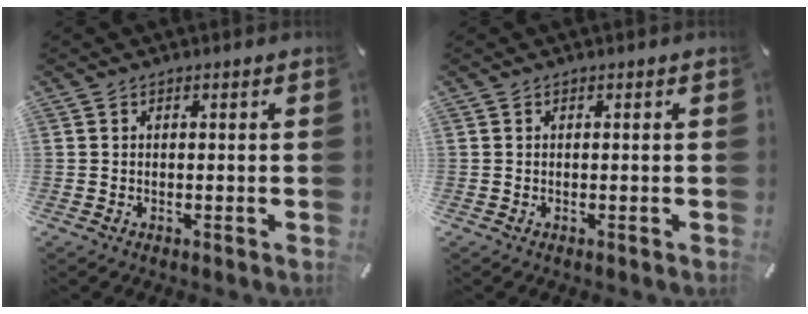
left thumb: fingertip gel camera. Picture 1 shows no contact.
{"total": 0.0}